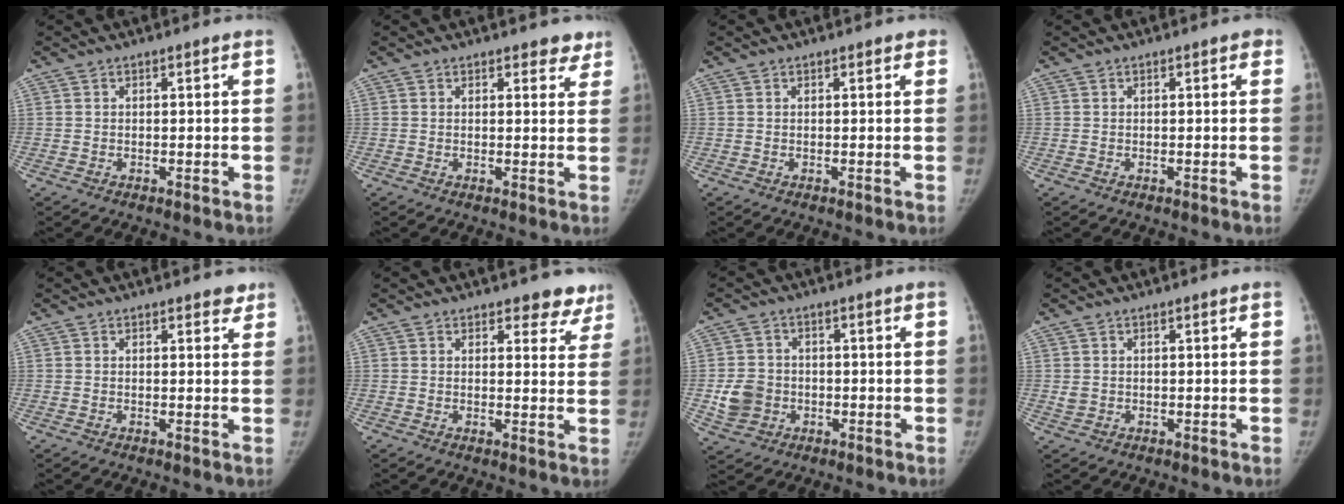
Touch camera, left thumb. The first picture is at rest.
{"total": 3.2, "force": [2.6, 1.7, 1.0], "torque": [0.019, -0.013, 0.025]}
{"total": 0.7, "force": [0.5, 0.4, 0.3], "torque": [0.002, -0.001, 0.001]}
{"total": 0.5, "force": [0.1, 0.3, 0.4], "torque": [0.005, 0.002, -0.003]}
{"total": 2.0, "force": [1.6, 1.0, 0.8], "torque": [0.009, -0.008, 0.014]}
{"total": 5.7, "force": [4.8, 2.8, 1.4], "torque": [0.023, -0.029, 0.045]}
{"total": 6.4, "force": [-1.2, 5.7, 2.7], "torque": [-0.039, 0.011, -0.018]}
{"total": 1.2, "force": [0.2, 1.1, 0.6], "torque": [-0.009, -0.002, 0.008]}